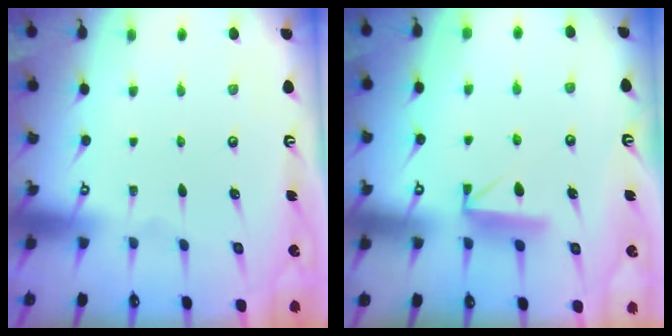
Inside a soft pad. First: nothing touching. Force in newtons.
{"total": 8.0, "press": 8.0, "slide": 0.6}